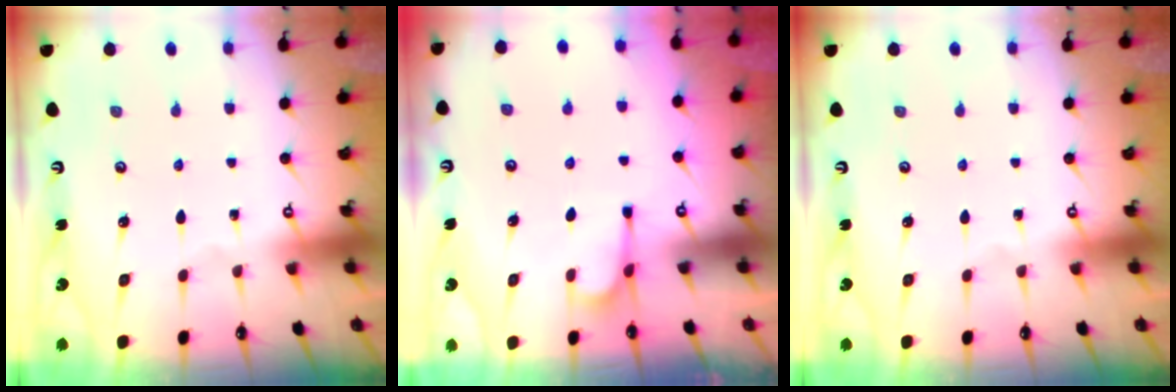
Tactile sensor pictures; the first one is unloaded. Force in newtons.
{"total": 1.1, "press": 0.2, "slide": 1.1}
{"total": 0.0}